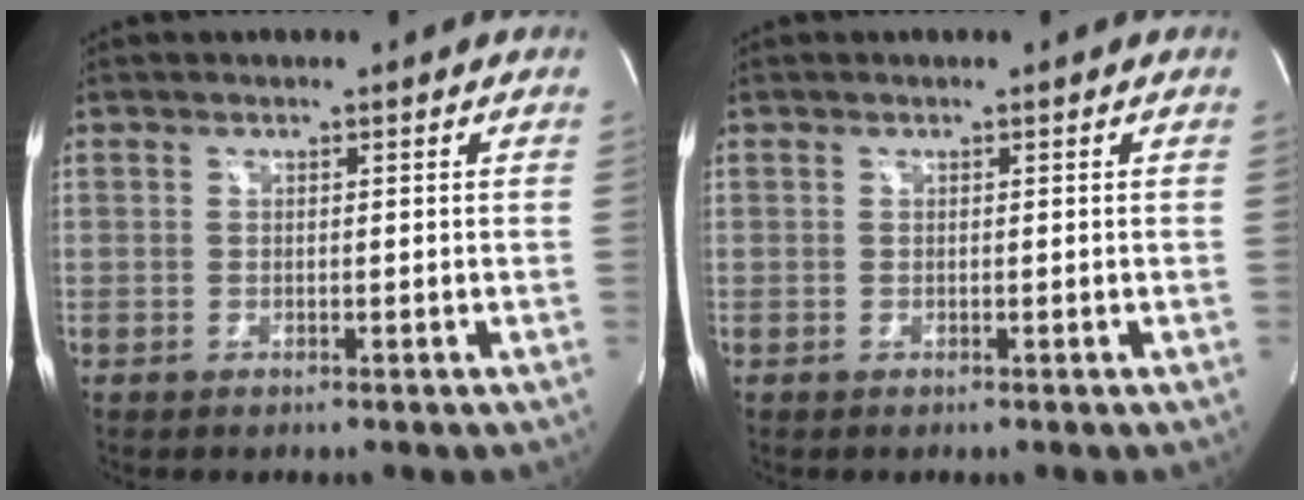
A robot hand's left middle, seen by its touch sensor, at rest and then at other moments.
{"total": 0.0}